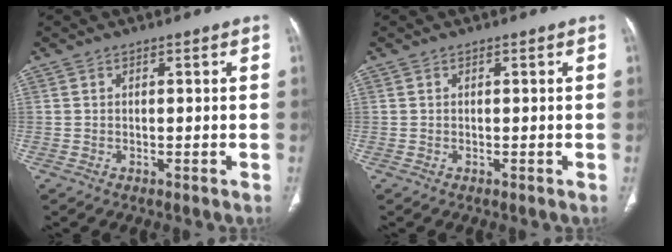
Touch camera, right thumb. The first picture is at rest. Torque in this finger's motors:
{"motor_torque": [0.00, 0.00, -0.05, 0.05, 0.00]}